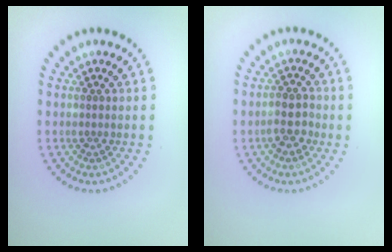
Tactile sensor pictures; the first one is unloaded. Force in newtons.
{"total": 2.3, "press": 2.2, "slide": 0.7}